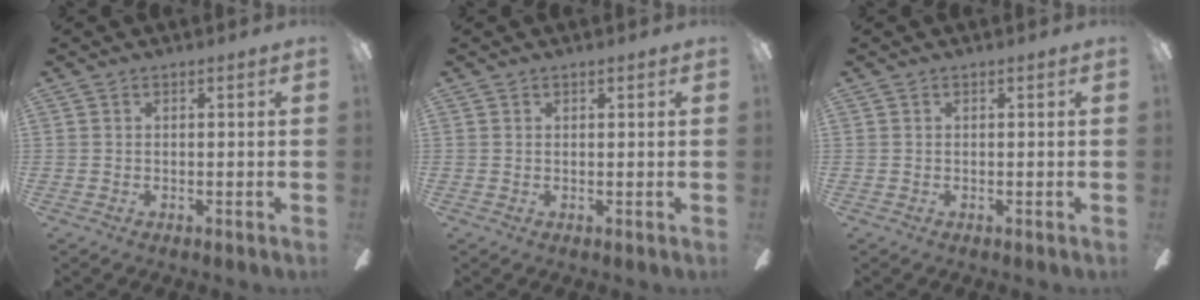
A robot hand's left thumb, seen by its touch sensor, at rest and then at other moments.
{"total": 0.7, "force": [0.6, 0.2, 0.0], "torque": [0.008, -0.005, 0.011]}
{"total": 0.0}